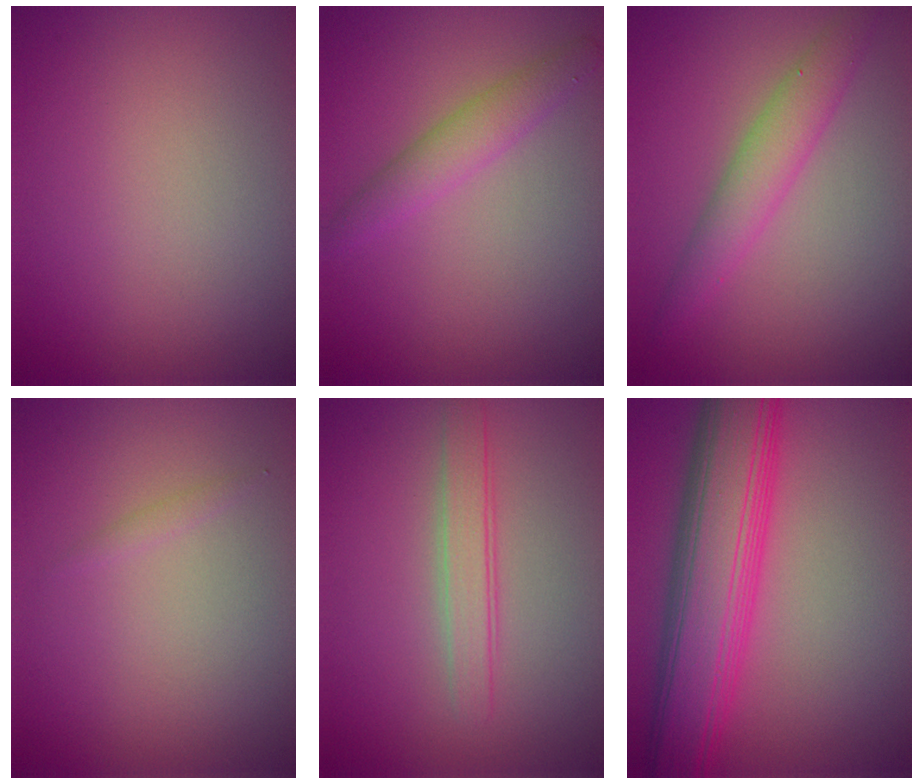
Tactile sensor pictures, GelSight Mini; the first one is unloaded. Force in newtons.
{"total": 2.6, "press": 2.6, "slide": 0.1}
{"total": 3.4, "press": 3.4, "slide": 0.1}
{"total": 0.5, "press": 0.5, "slide": 0.0}
{"total": 2.4, "press": 2.4, "slide": 0.2}
{"total": 9.7, "press": 9.7, "slide": 0.1}